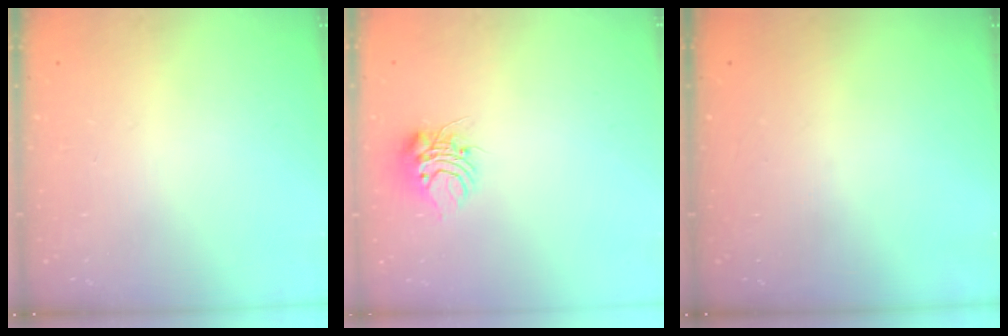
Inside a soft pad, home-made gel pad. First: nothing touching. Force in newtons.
{"total": 6.9, "press": 6.9, "slide": 0.3}
{"total": 0.0}